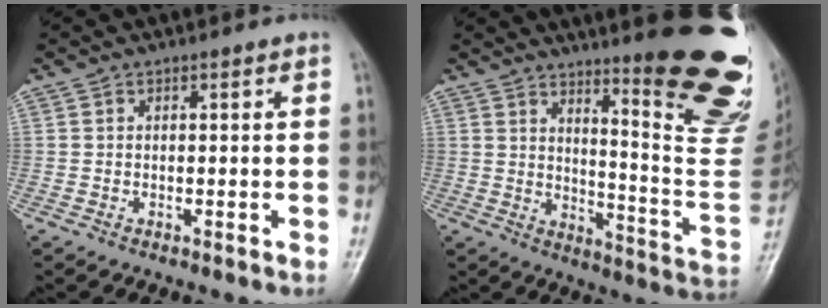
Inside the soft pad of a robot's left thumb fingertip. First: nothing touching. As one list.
[{"total": 24.3, "force": [14.1, 4.4, 19.3], "torque": [-0.212, -0.102, 0.193]}]